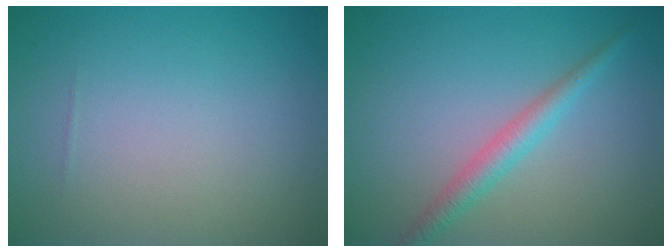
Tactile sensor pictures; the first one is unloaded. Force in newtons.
{"total": 2.5, "press": 2.5, "slide": 0.1}